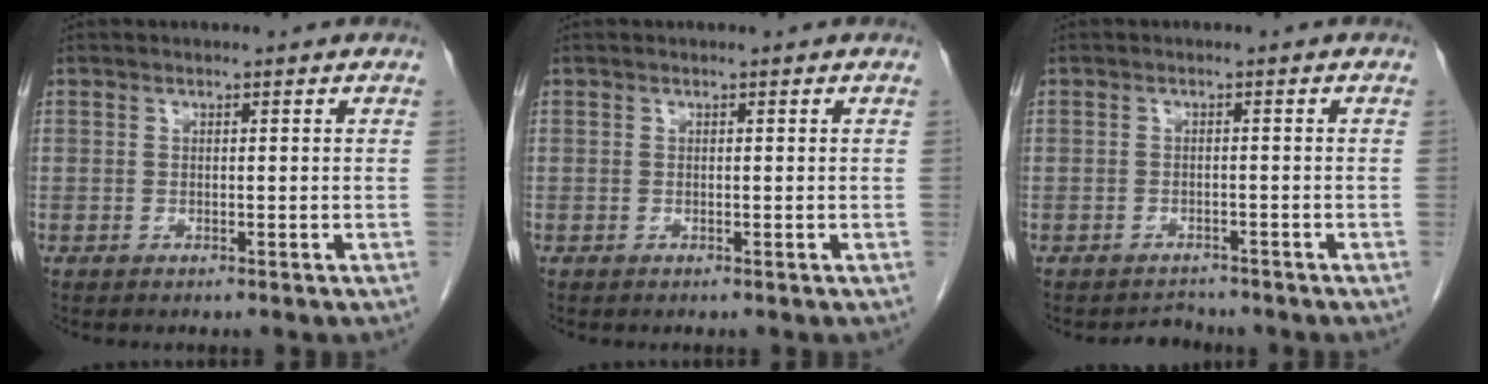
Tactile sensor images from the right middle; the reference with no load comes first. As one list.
[{"total": 0.0}, {"total": 2.1, "force": [-1.9, 0.7, -0.4], "torque": [0.003, -0.003, -0.029]}]